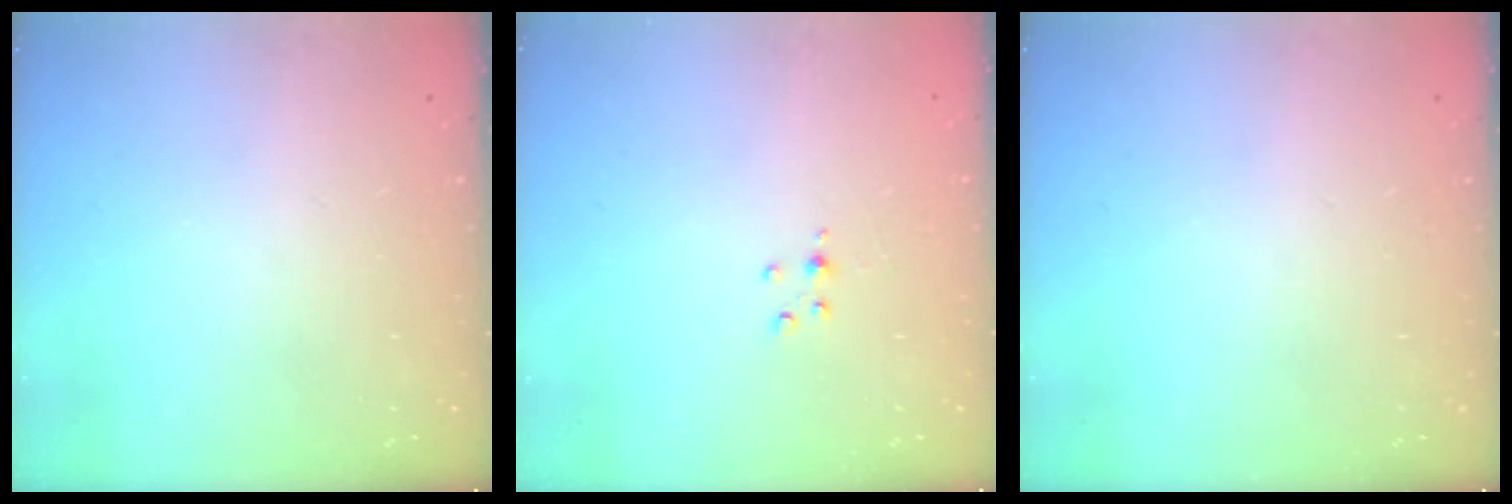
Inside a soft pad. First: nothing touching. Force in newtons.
{"total": 2.6, "press": 2.6, "slide": 0.3}
{"total": 0.0}